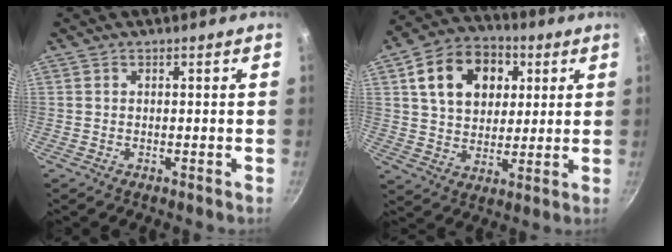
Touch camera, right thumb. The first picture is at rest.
{"total": 16.1, "force": [4.9, 11.9, 9.7], "torque": [-0.135, 0.007, 0.074]}